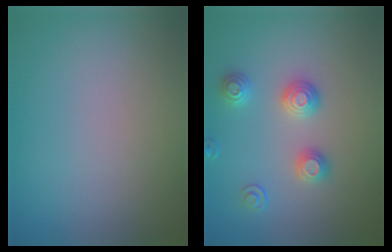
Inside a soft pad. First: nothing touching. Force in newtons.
{"total": 2.9, "press": 2.7, "slide": 1.1}